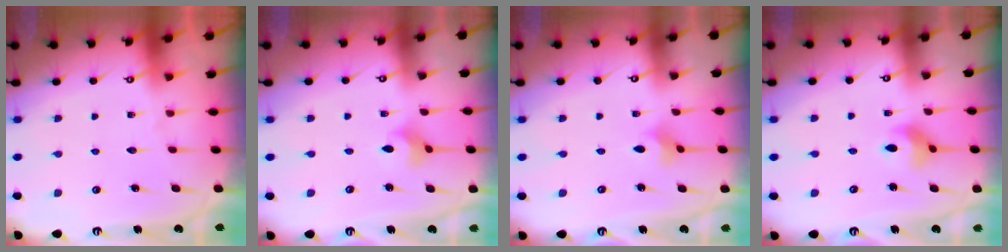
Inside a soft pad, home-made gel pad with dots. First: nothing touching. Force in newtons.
{"total": 3.5, "press": 3.5, "slide": 0.6}
{"total": 2.4, "press": 2.3, "slide": 0.5}
{"total": 5.7, "press": 5.6, "slide": 0.7}